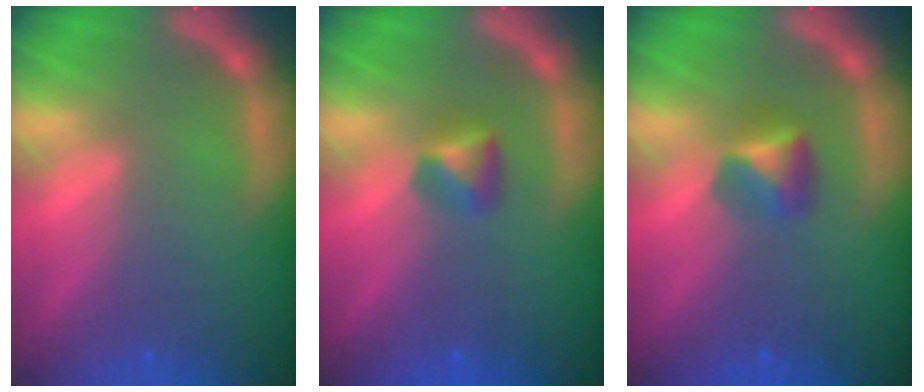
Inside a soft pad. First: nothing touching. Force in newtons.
{"total": 1.9}
{"total": 2.4}